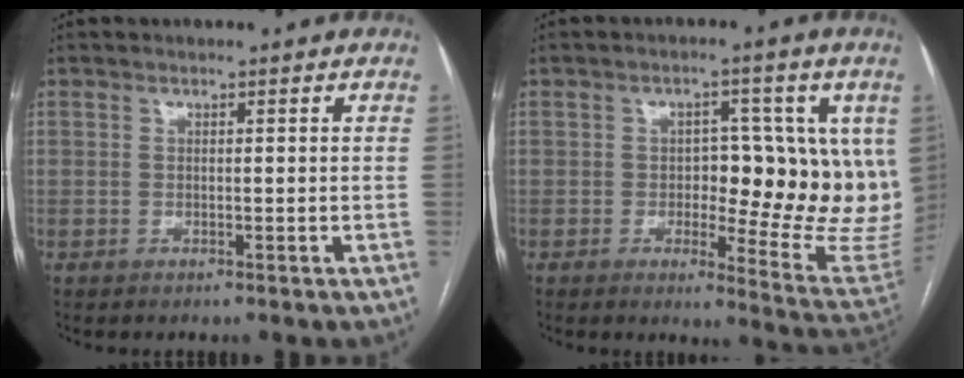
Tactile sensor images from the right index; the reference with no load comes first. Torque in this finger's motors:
{"motor_torque": [0.55, 0.25, 0.19, 0.06]}